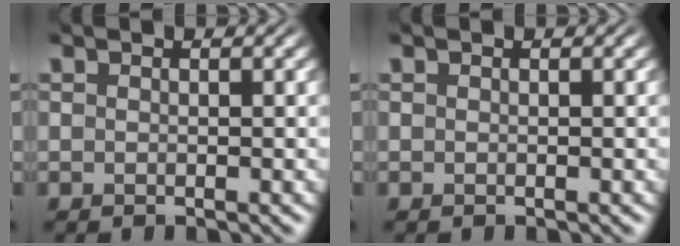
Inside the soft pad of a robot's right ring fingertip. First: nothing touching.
{"total": 0.0}